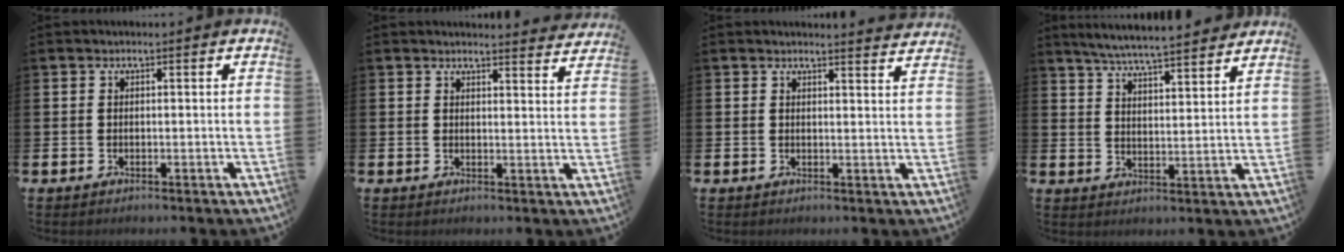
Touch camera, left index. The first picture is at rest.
{"total": 2.9, "force": [2.9, 0.1, 0.0], "torque": [0.002, -0.022, 0.051]}
{"total": 2.5, "force": [2.5, -0.2, -0.1], "torque": [0.006, -0.019, 0.043]}
{"total": 6.1, "force": [5.9, -0.2, 1.4], "torque": [-0.045, -0.039, 0.103]}